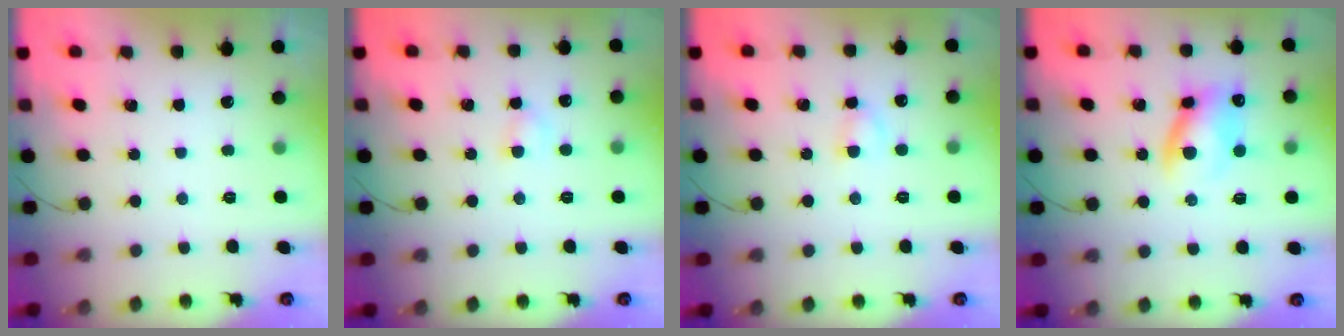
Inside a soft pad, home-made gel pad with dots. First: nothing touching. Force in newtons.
{"total": 3.6, "press": 3.3, "slide": 1.3}
{"total": 2.8, "press": 2.6, "slide": 1.2}
{"total": 10.8, "press": 10.6, "slide": 2.0}